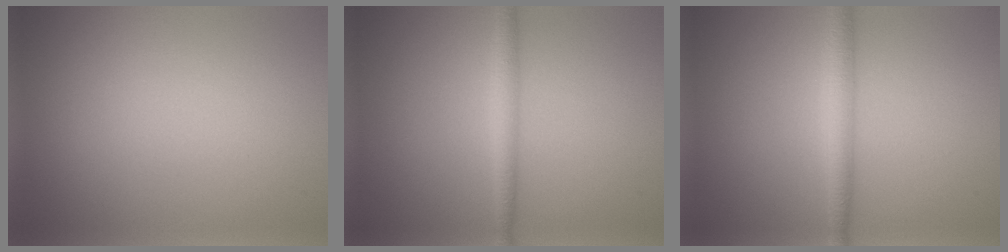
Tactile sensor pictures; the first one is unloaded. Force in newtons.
{"total": 2.0, "press": 2.0, "slide": 0.0}
{"total": 2.5, "press": 2.5, "slide": 0.0}